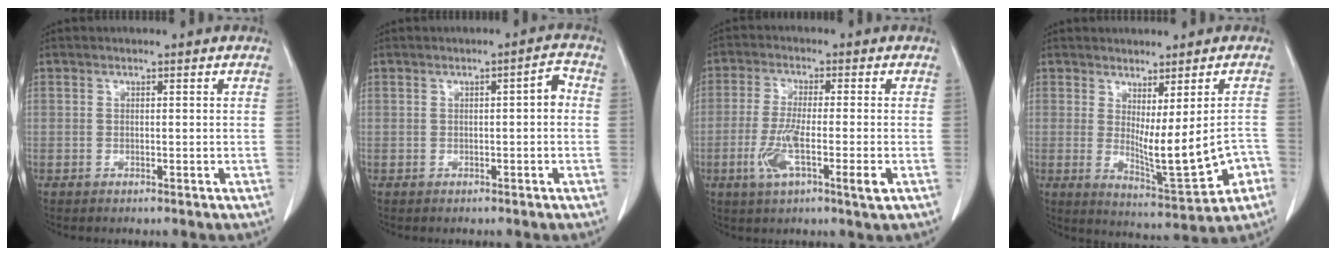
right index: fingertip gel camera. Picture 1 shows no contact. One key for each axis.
{"total": 2.4, "fx": 0.0, "fy": 0.5, "fz": 2.3, "tx": -0.031, "ty": 0.009, "tz": -0.001}
{"total": 8.3, "fx": -2.7, "fy": 0.6, "fz": 7.8, "tx": -0.147, "ty": -0.014, "tz": -0.051}
{"total": 9.8, "fx": -1.5, "fy": 1.8, "fz": 9.6, "tx": -0.134, "ty": -0.020, "tz": -0.004}